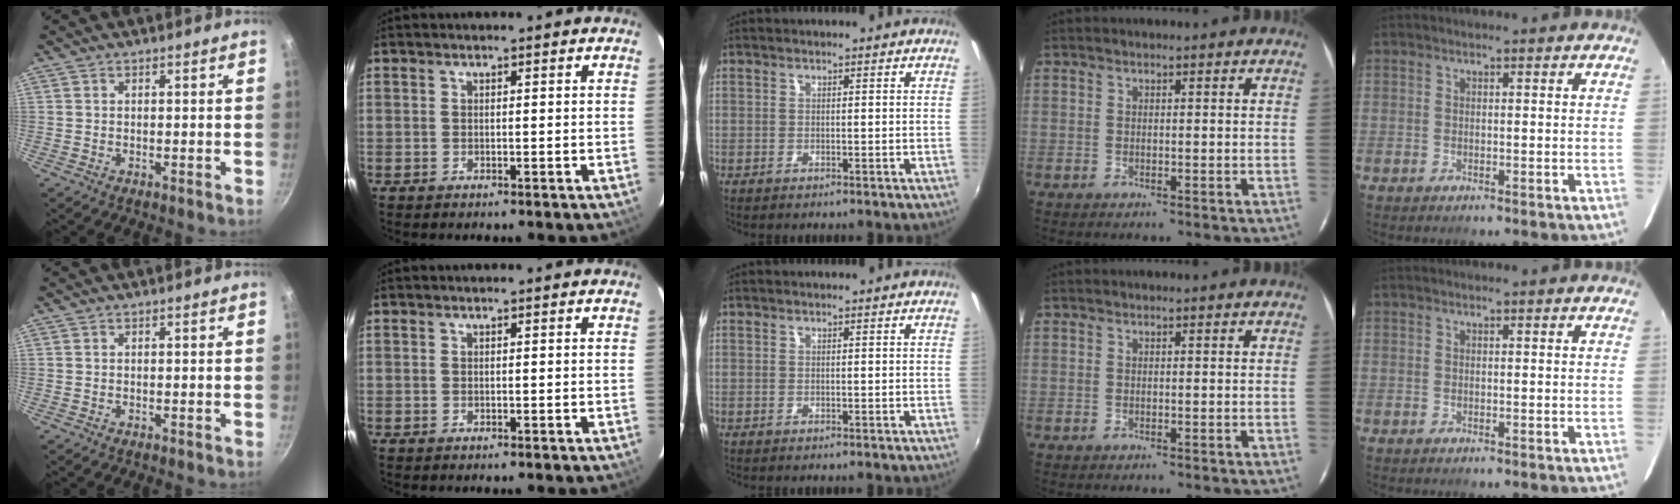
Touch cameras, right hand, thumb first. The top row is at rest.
{}